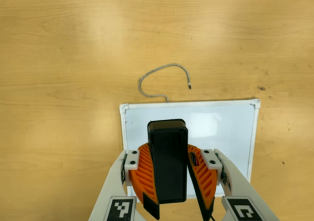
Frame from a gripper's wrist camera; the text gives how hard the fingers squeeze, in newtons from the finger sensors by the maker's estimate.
{"total": 10.0, "left": 10.1, "right": 9.9}